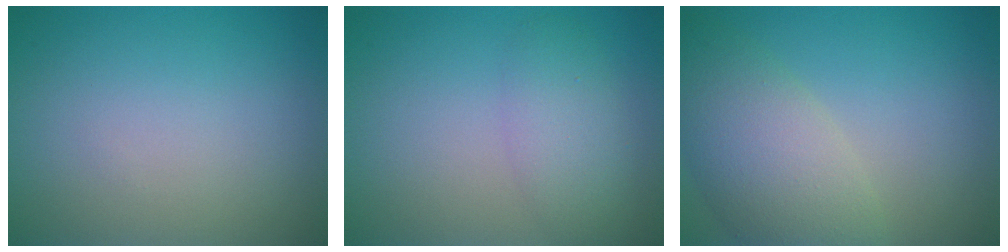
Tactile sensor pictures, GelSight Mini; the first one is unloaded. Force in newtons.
{"total": 3.0, "press": 3.0, "slide": 0.1}
{"total": 6.5, "press": 6.4, "slide": 0.4}